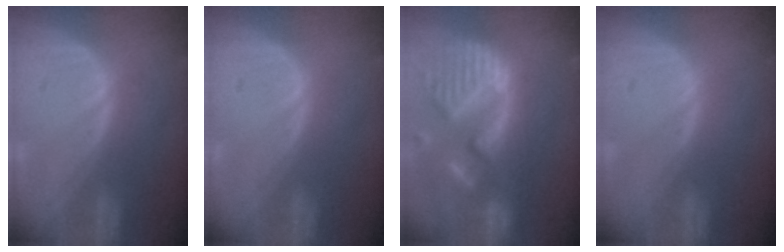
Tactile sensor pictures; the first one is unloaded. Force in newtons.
{"total": 0.0}
{"total": 14.1, "press": 11.7, "slide": 7.8}
{"total": 0.0}